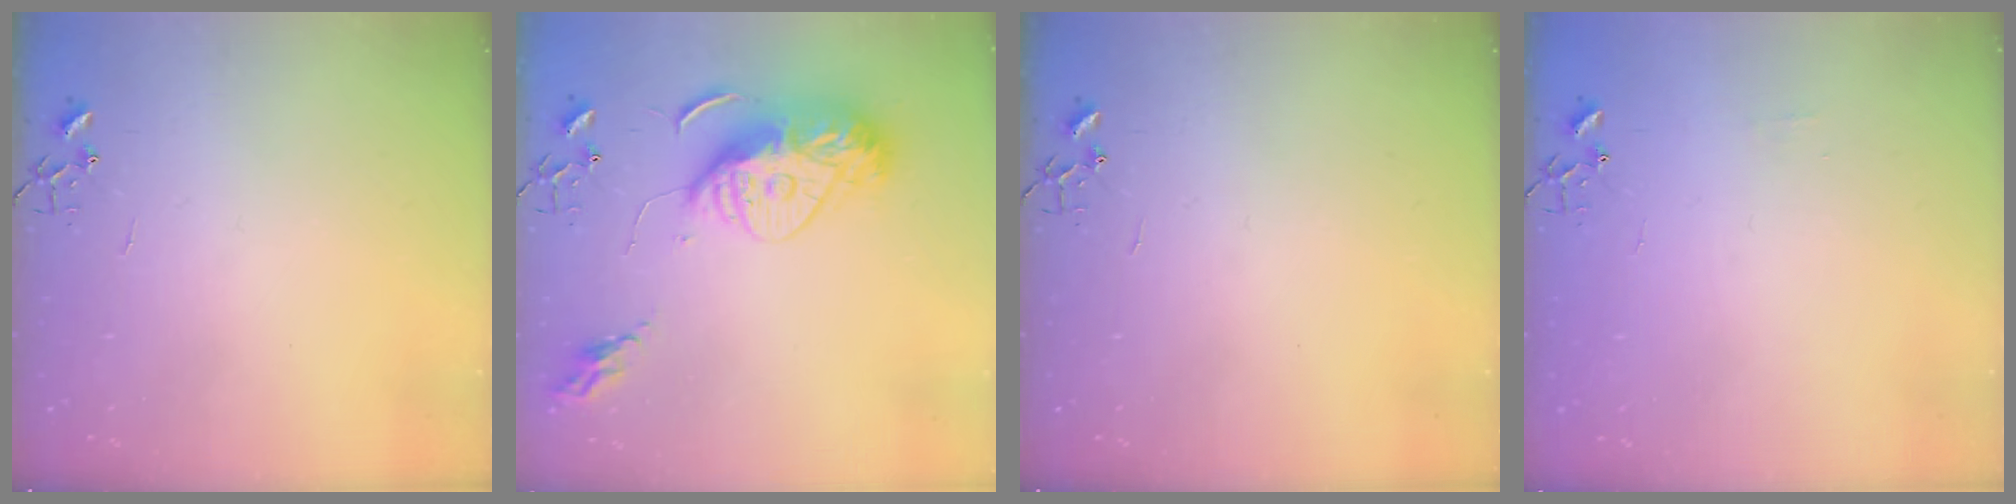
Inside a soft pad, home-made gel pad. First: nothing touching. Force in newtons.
{"total": 15.7, "press": 15.6, "slide": 1.4}
{"total": 0.0}
{"total": 3.9, "press": 3.8, "slide": 0.6}